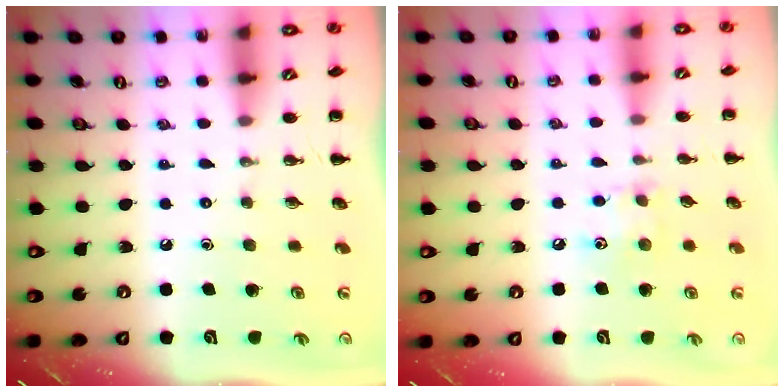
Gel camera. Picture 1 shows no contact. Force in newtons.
{"total": 7.7, "press": 7.5, "slide": 1.3}